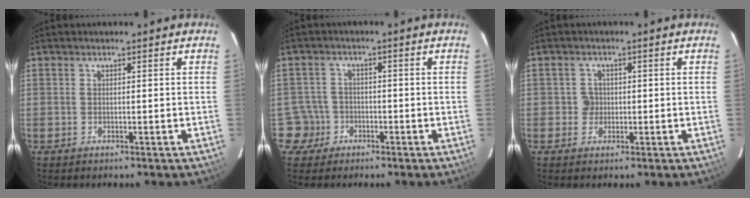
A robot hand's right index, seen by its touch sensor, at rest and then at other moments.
{"total": 4.3, "force": [-1.9, 3.9, -0.3], "torque": [0.005, 0.021, -0.034]}
{"total": 2.4, "force": [-0.2, 2.4, 0.1], "torque": [0.002, 0.008, -0.002]}